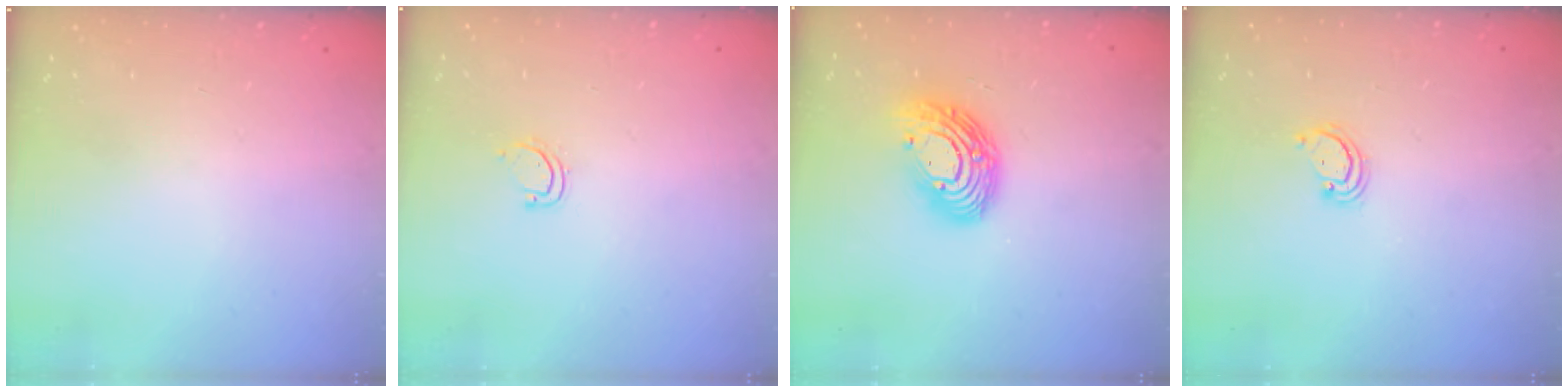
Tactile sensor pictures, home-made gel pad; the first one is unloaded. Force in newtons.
{"total": 4.1, "press": 4.1, "slide": 0.3}
{"total": 12.9, "press": 12.9, "slide": 0.4}
{"total": 2.6, "press": 2.6, "slide": 0.3}